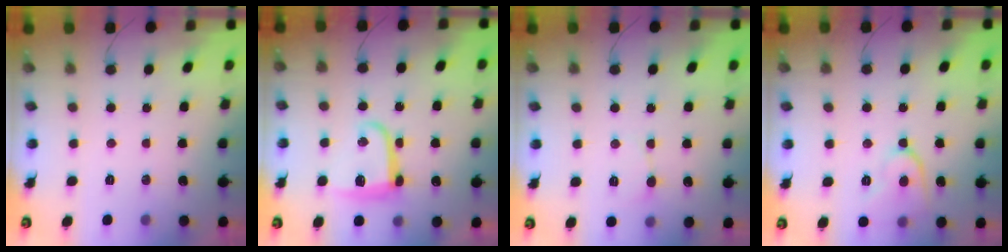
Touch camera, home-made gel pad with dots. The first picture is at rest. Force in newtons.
{"total": 11.0, "press": 11.0, "slide": 0.9}
{"total": 3.9, "press": 3.8, "slide": 0.4}
{"total": 9.5, "press": 9.4, "slide": 1.1}